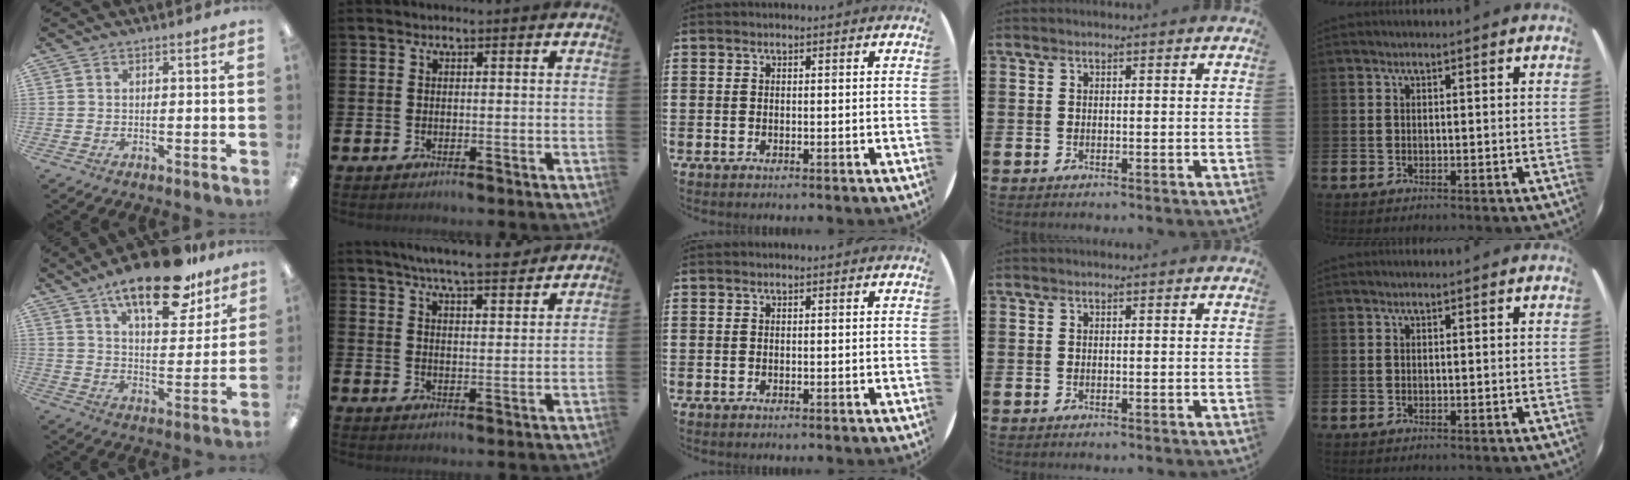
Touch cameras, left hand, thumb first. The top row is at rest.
{"thumb": {"total": 19.0, "force": [13.5, 6.7, 11.5], "torque": [-0.176, -0.075, 0.222]}, "index": {"total": 6.5, "force": [6.2, 0.2, 2.0], "torque": [-0.041, -0.032, 0.106]}}